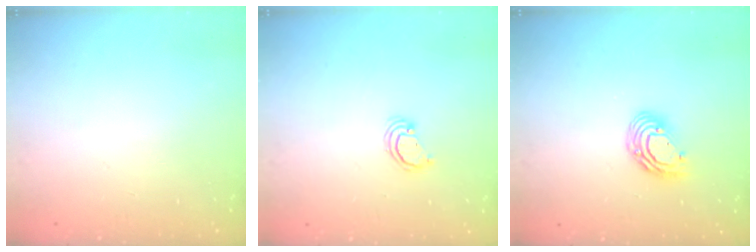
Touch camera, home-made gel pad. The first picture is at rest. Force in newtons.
{"total": 2.6, "press": 2.6, "slide": 0.2}
{"total": 9.1, "press": 9.1, "slide": 1.1}